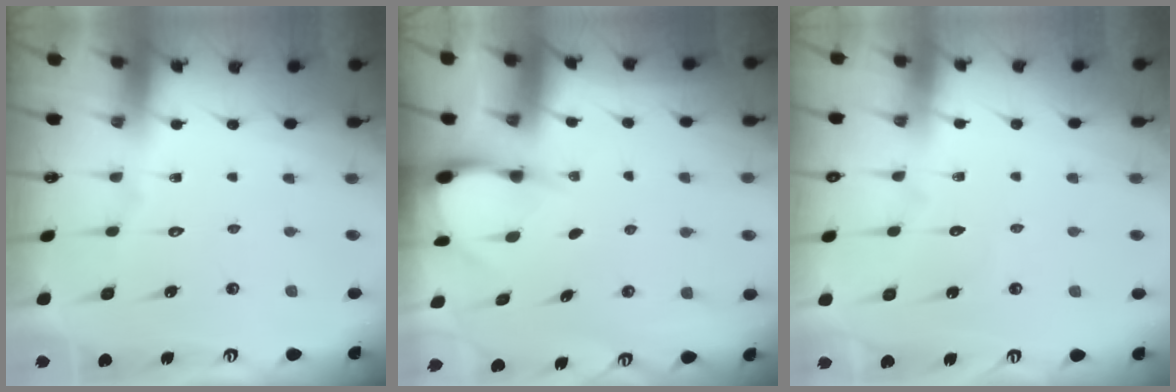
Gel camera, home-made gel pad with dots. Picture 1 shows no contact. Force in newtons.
{"total": 2.9, "press": 2.9, "slide": 0.3}
{"total": 2.0, "press": 2.0, "slide": 0.1}